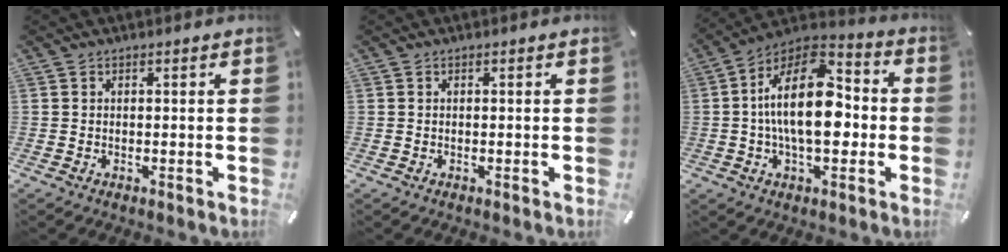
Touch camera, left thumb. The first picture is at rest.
{"total": 0.0}
{"total": 18.9, "force": [-0.5, 10.6, 15.7], "torque": [-0.282, -0.002, -0.018]}